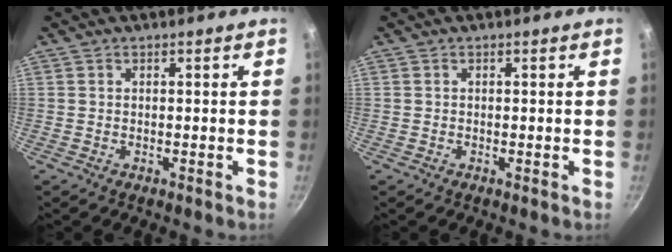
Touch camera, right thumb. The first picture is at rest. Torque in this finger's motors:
{"motor_torque": [2.64, 2.37, 0.34, -0.38, -0.02]}